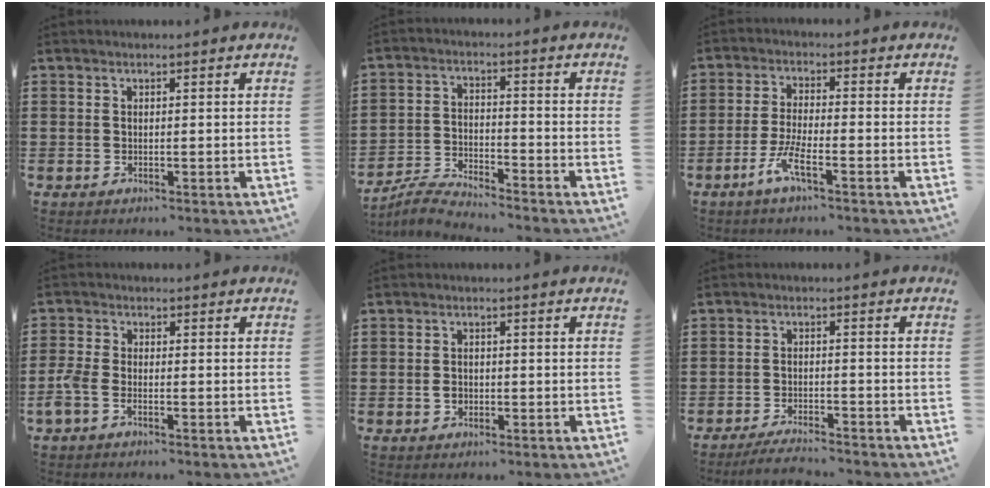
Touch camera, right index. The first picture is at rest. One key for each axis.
{"total": 4.7, "fx": -4.6, "fy": 0.0, "fz": 0.4, "tx": -0.025, "ty": -0.001, "tz": -0.099}
{"total": 5.1, "fx": -3.0, "fy": 0.6, "fz": 4.1, "tx": -0.094, "ty": -0.012, "tz": -0.060}
{"total": 2.7, "fx": -1.5, "fy": 1.0, "fz": 2.1, "tx": -0.058, "ty": -0.005, "tz": -0.034}
{"total": 1.6, "fx": -0.5, "fy": 1.2, "fz": 1.0, "tx": -0.021, "ty": 0.003, "tz": -0.010}
{"total": 3.3, "fx": -3.3, "fy": -0.1, "fz": 0.7, "tx": -0.012, "ty": 0.000, "tz": -0.065}